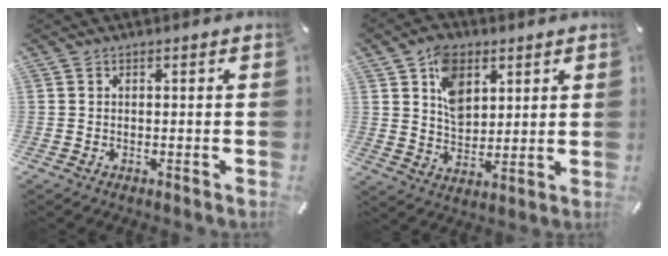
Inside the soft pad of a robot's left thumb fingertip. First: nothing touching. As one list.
[{"total": 9.9, "force": [4.4, 7.3, 5.1], "torque": [-0.080, -0.004, 0.079]}]